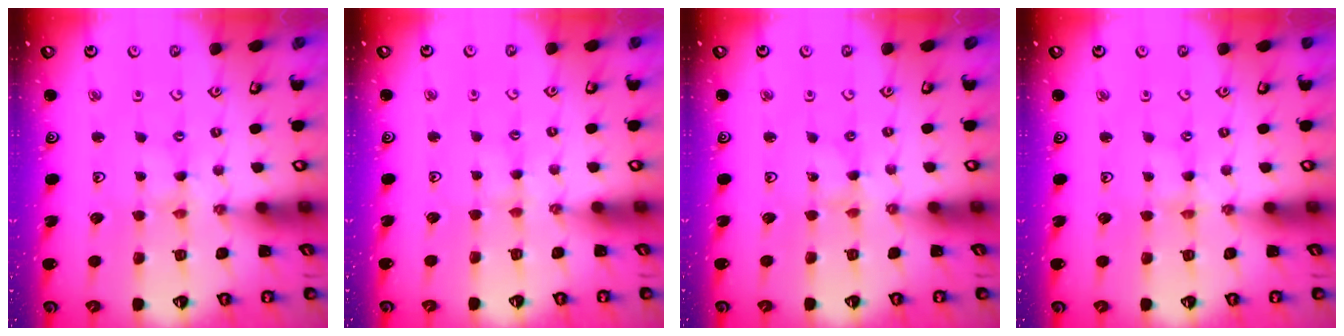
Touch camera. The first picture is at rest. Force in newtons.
{"total": 2.8, "press": 2.8, "slide": 0.3}
{"total": 0.0}
{"total": 0.0}